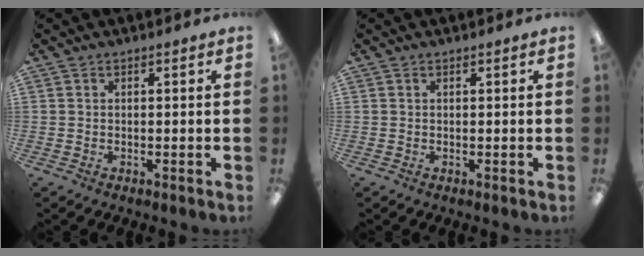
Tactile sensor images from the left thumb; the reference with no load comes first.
{"total": 0.0}